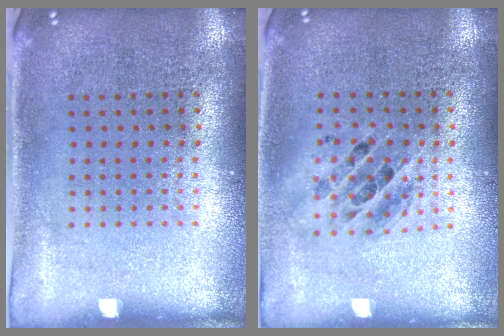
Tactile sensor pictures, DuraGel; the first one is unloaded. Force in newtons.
{"total": 1.4, "press": 1.3, "slide": 0.7}